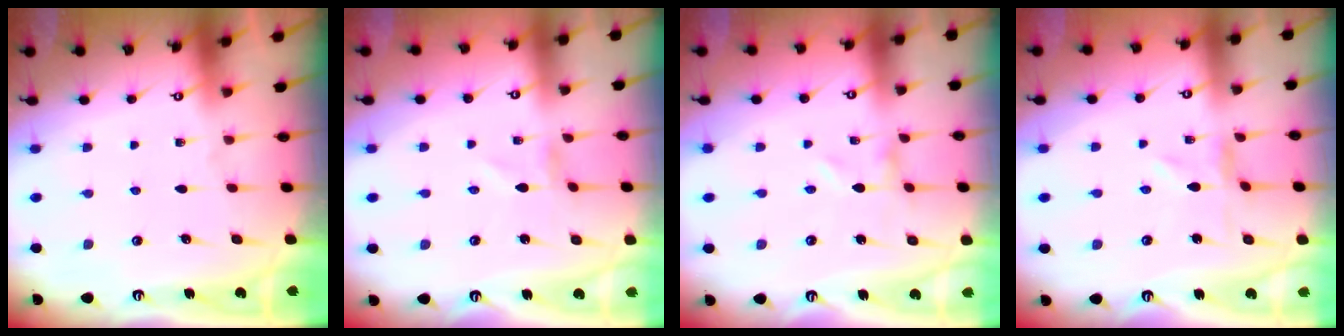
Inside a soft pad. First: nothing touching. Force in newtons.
{"total": 0.9, "press": 0.9, "slide": 0.1}
{"total": 0.0}
{"total": 0.0}